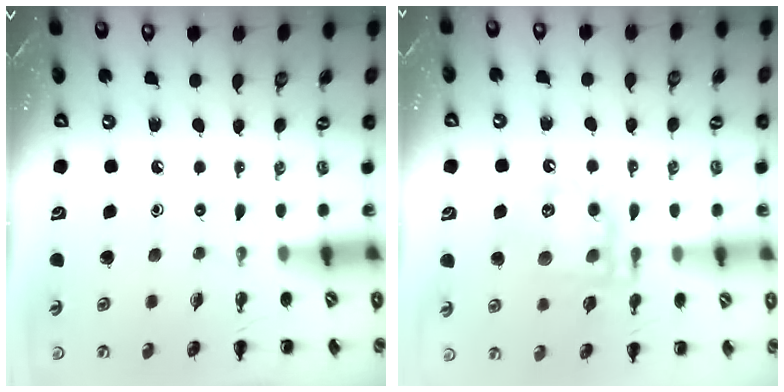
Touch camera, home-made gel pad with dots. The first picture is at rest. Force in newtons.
{"total": 16.3, "press": 16.1, "slide": 2.5}